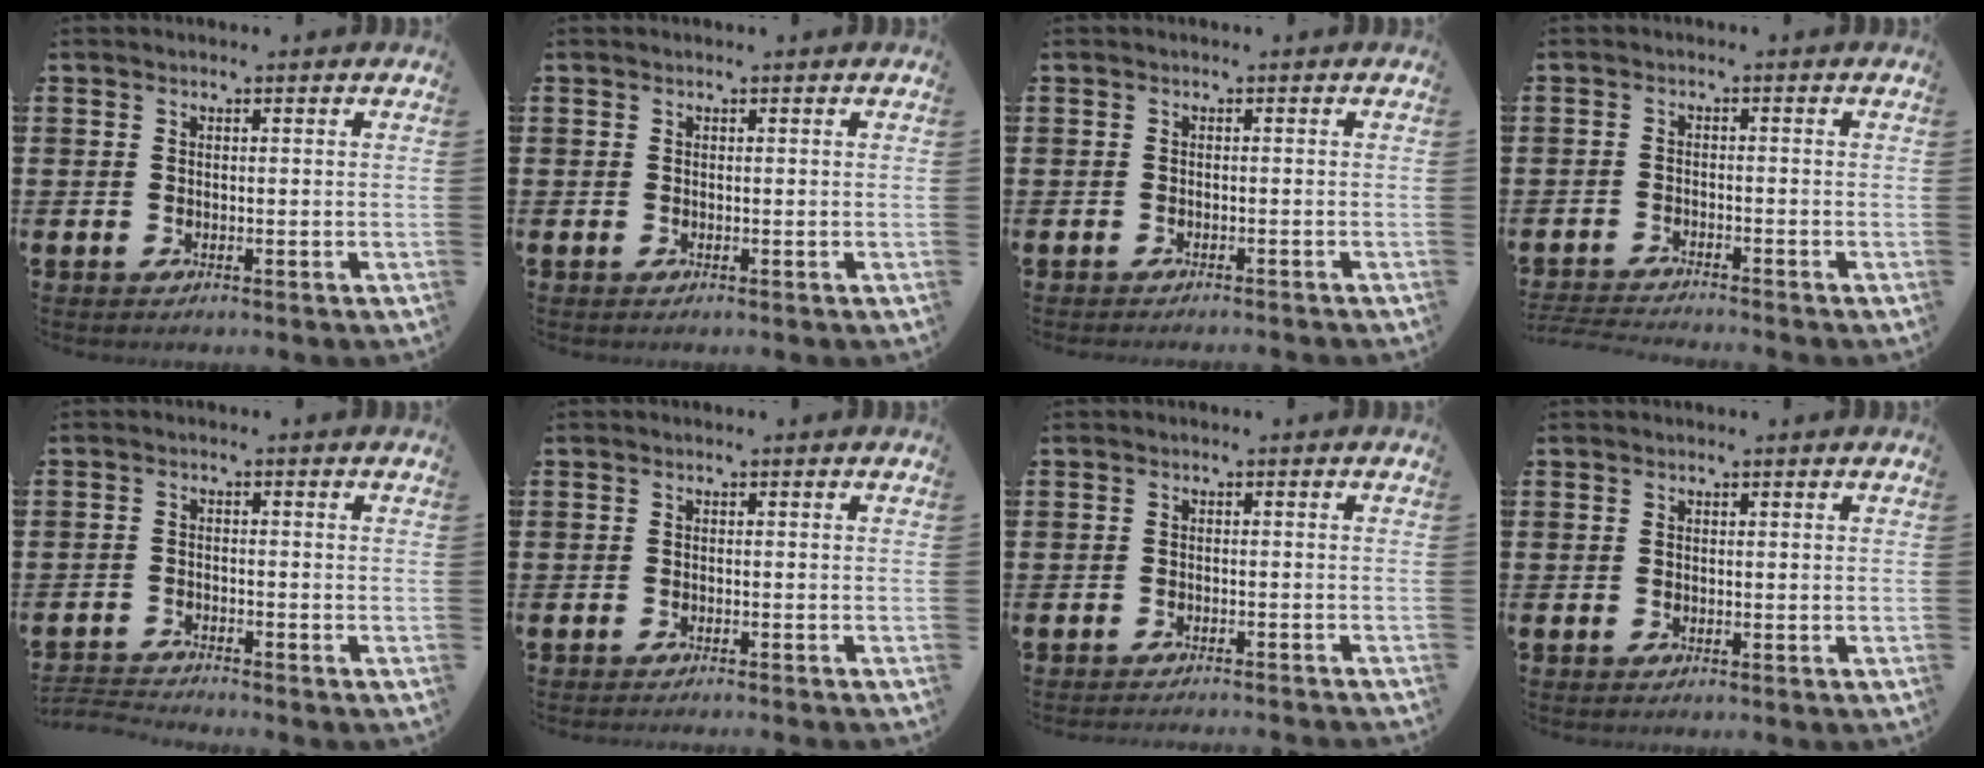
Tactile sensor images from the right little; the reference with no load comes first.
{"total": 0.0}
{"total": 0.5, "force": [-0.5, -0.1, -0.1], "torque": [0.002, 0.000, -0.011]}
{"total": 2.0, "force": [-2.0, -0.2, 0.2], "torque": [-0.003, 0.001, -0.041]}
{"total": 1.8, "force": [-1.8, -0.1, 0.0], "torque": [-0.004, 0.002, -0.039]}
{"total": 0.5, "force": [-0.5, -0.2, 0.0], "torque": [0.001, 0.000, -0.010]}
{"total": 1.0, "force": [-0.9, -0.2, -0.1], "torque": [0.002, 0.004, -0.020]}
{"total": 0.0}